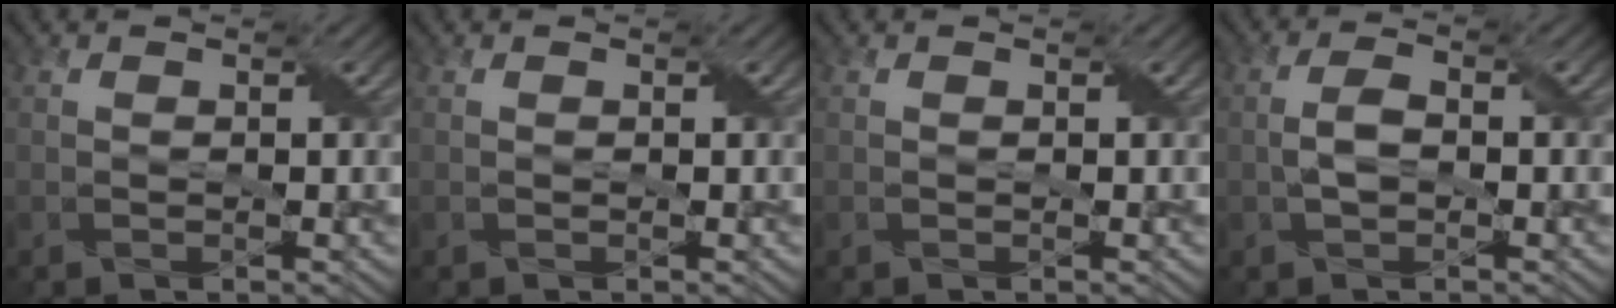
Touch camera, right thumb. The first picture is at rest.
{"total": 0.0}
{"total": 0.0}
{"total": 2.7, "force": [-0.4, 1.4, 2.2], "torque": [-0.050, 0.004, -0.008]}